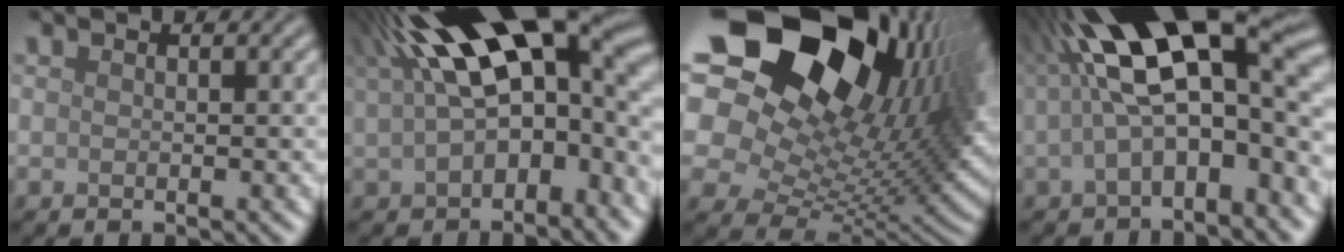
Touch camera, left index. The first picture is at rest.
{"total": 17.4, "force": [4.8, 8.9, 14.2], "torque": [-0.211, 0.017, 0.096]}
{"total": 21.3, "force": [10.2, 13.4, 13.1], "torque": [-0.230, 0.039, 0.170]}
{"total": 14.9, "force": [1.9, 6.3, 13.4], "torque": [-0.208, 0.029, 0.030]}